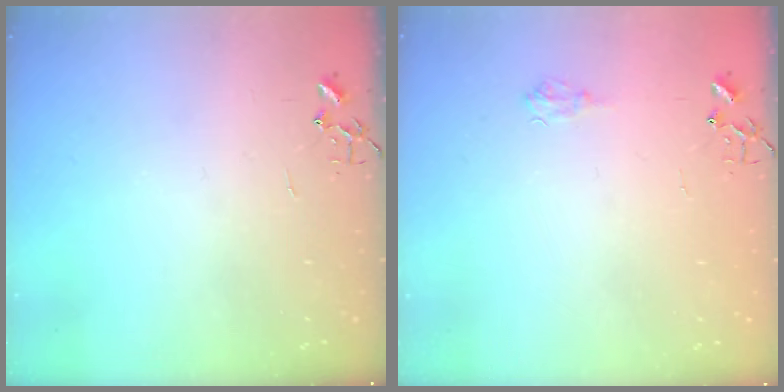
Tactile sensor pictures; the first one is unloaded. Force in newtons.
{"total": 6.1, "press": 6.1, "slide": 0.8}